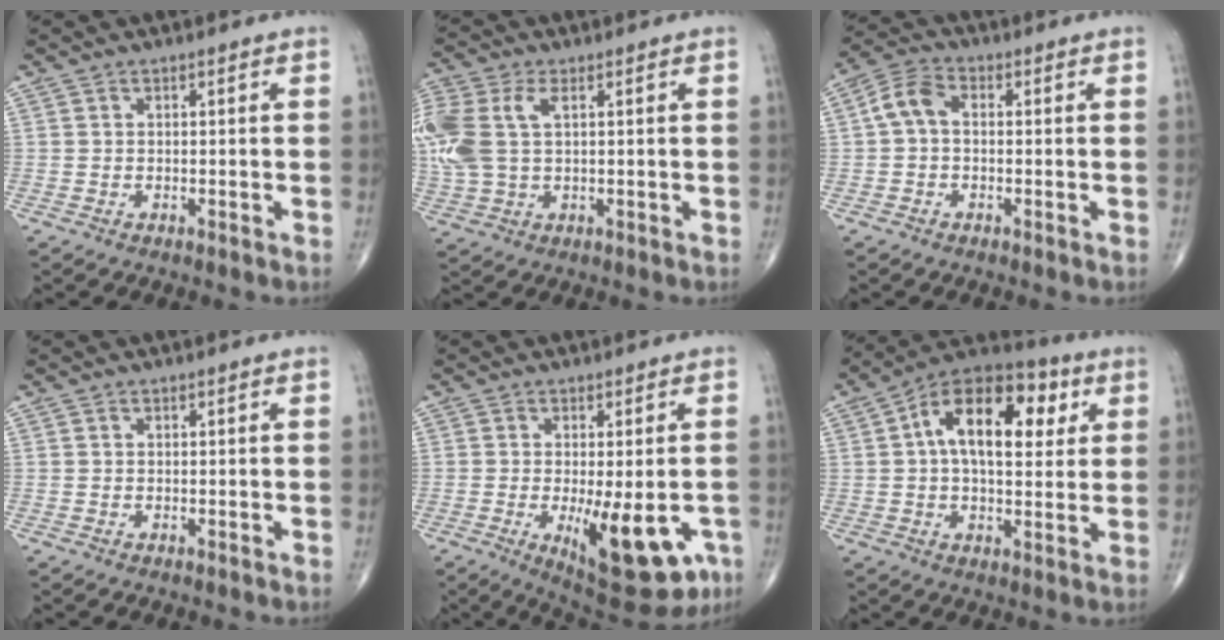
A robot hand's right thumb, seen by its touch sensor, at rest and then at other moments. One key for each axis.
{"total": 13.7, "fx": 3.1, "fy": 8.2, "fz": 10.5, "tx": -0.288, "ty": 0.014, "tz": 0.062}
{"total": 5.4, "fx": 0.1, "fy": 3.5, "fz": 4.1, "tx": -0.078, "ty": 0.019, "tz": -0.007}
{"total": 0.0}
{"total": 15.1, "fx": -4.8, "fy": 5.8, "fz": 13.2, "tx": -0.147, "ty": -0.014, "tz": -0.049}
{"total": 17.8, "fx": 4.5, "fy": 9.6, "fz": 14.3, "tx": -0.194, "ty": 0.016, "tz": 0.059}